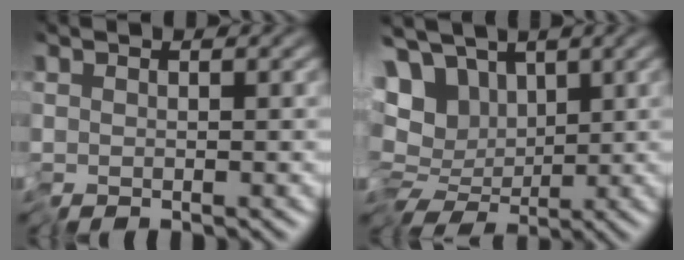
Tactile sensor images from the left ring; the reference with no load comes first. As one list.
[{"total": 11.7, "force": [1.1, 9.6, 6.6], "torque": [-0.121, 0.007, 0.014]}]